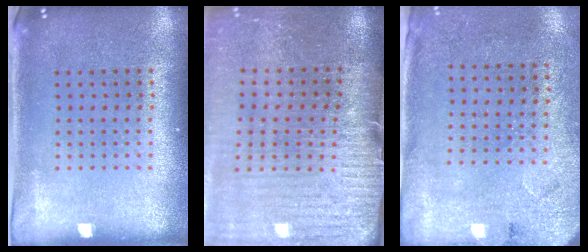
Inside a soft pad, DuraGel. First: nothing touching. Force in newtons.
{"total": 3.8, "press": 3.3, "slide": 1.9}
{"total": 2.7, "press": 2.2, "slide": 1.5}